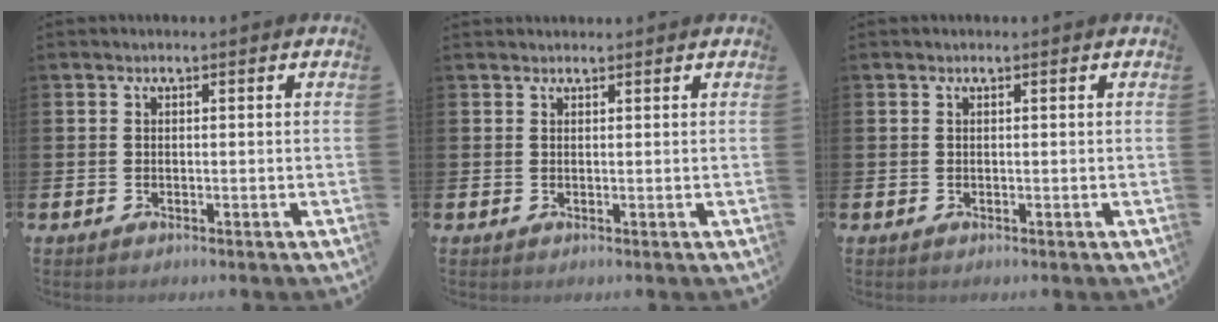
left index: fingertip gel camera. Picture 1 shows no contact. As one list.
[{"total": 0.9, "force": [0.8, 0.2, -0.1], "torque": [0.011, -0.003, 0.014]}, {"total": 0.0}]